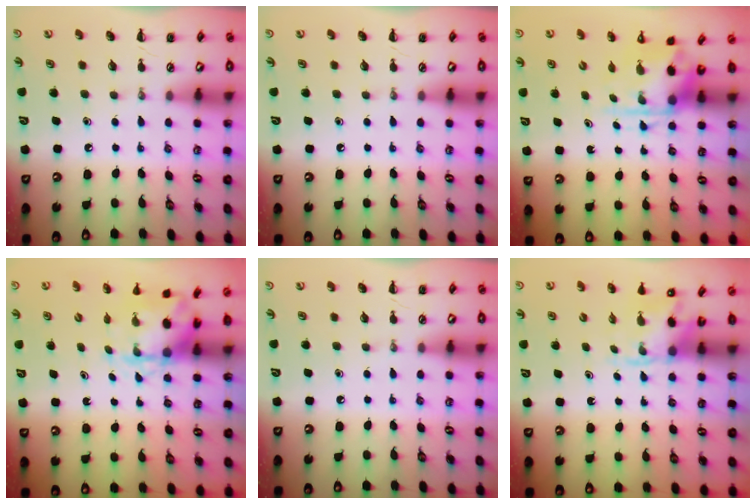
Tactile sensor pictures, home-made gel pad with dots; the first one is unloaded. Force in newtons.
{"total": 0.0}
{"total": 3.8, "press": 3.7, "slide": 0.9}
{"total": 4.0, "press": 3.9, "slide": 0.7}
{"total": 0.0}
{"total": 3.2, "press": 3.1, "slide": 0.6}